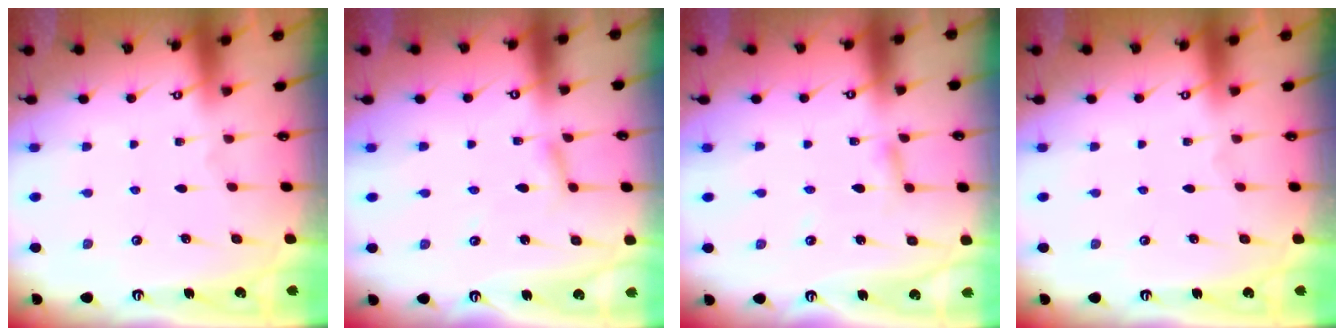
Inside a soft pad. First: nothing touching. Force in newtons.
{"total": 2.2, "press": 2.2, "slide": 0.3}
{"total": 2.8, "press": 2.8, "slide": 0.2}
{"total": 0.0}